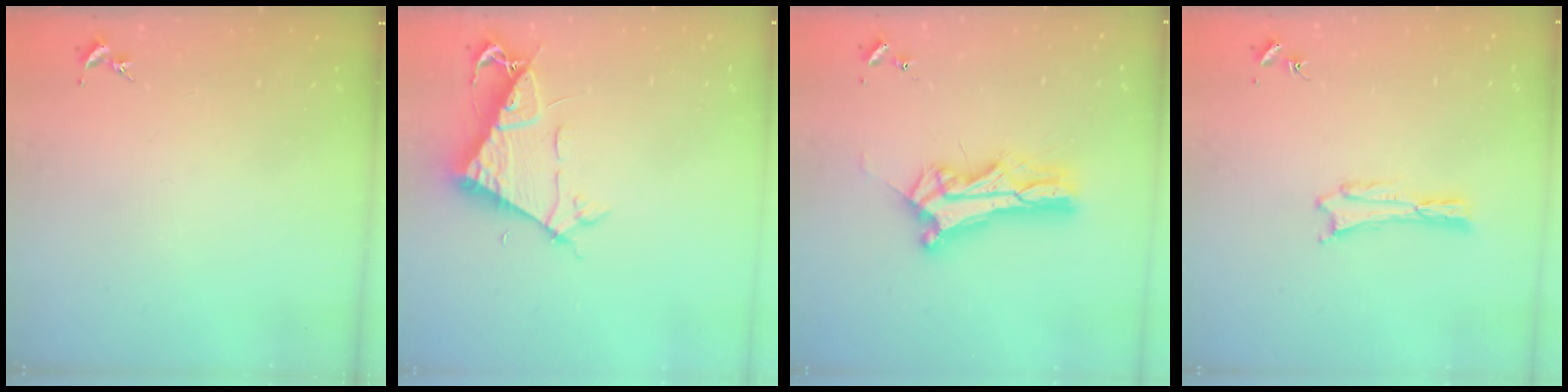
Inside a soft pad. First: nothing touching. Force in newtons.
{"total": 7.1, "press": 7.0, "slide": 0.8}
{"total": 9.2, "press": 9.2, "slide": 0.7}
{"total": 0.7, "press": 0.7, "slide": 0.1}